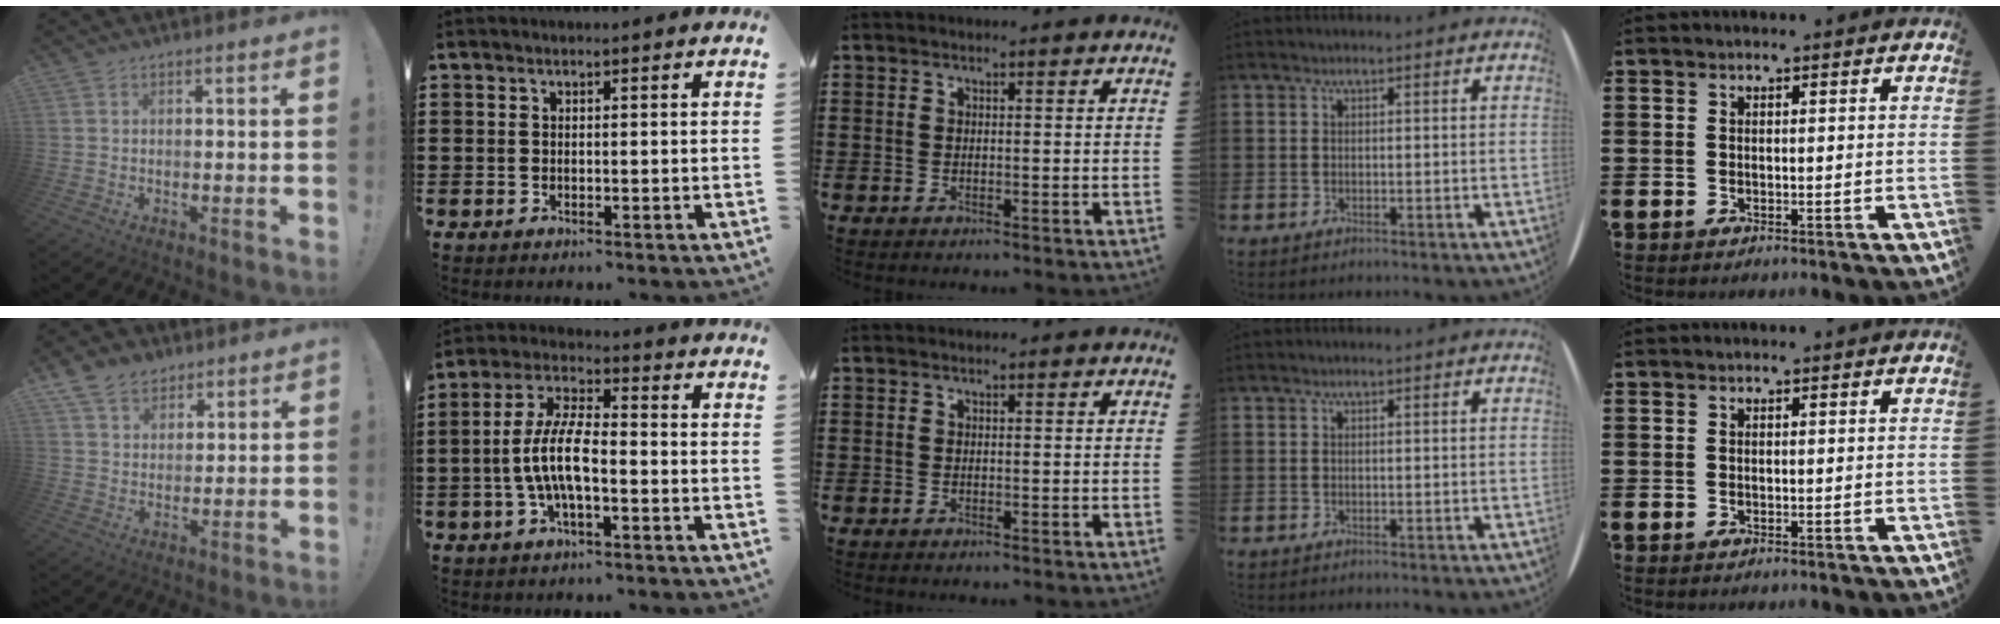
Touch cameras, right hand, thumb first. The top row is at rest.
{"thumb": {"total": 9.1, "force": [6.1, 6.2, 2.7], "torque": [-0.048, -0.032, 0.121]}, "index": {"total": 8.4, "force": [-1.9, 2.7, 7.7], "torque": [-0.180, -0.010, -0.044]}}